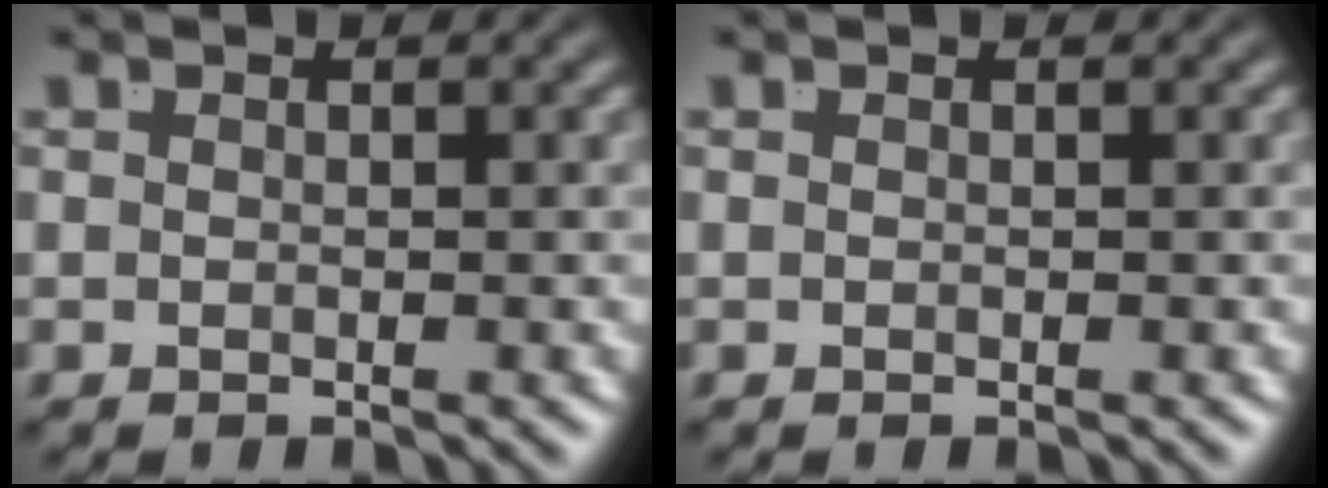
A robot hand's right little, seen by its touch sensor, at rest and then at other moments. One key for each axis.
{"total": 0.0}